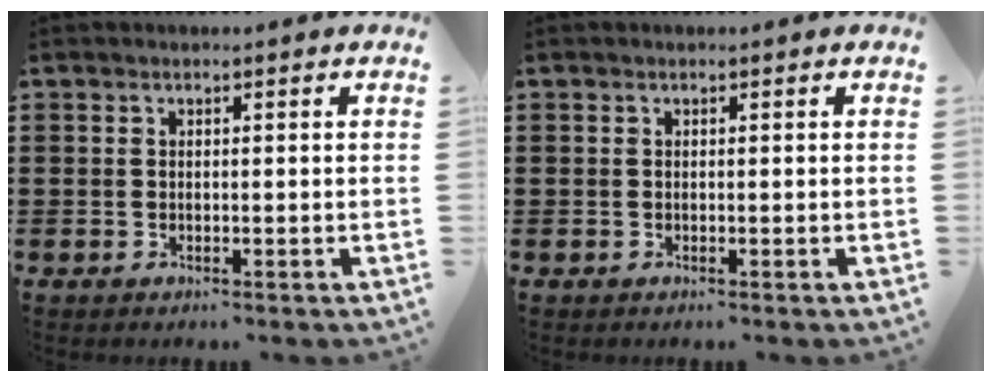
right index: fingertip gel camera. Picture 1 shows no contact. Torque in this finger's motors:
{"motor_torque": [0.55, 0.56, -0.01, -0.01]}